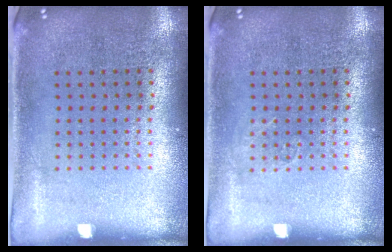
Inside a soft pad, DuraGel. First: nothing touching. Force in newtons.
{"total": 0.6, "press": 0.5, "slide": 0.2}